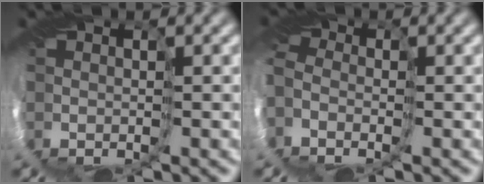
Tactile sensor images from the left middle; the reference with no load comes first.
{"total": 3.6, "force": [-1.2, 2.3, 2.5], "torque": [-0.054, 0.013, -0.025]}